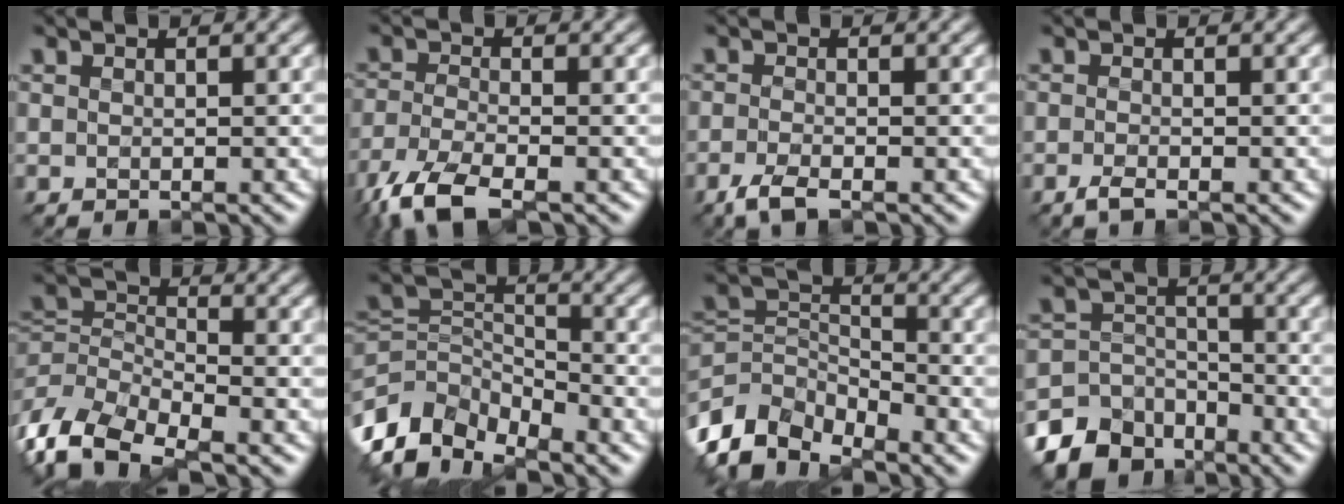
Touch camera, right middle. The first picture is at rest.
{"total": 5.9, "force": [-4.1, 1.7, 3.8], "torque": [-0.085, -0.015, -0.090]}
{"total": 2.4, "force": [-1.6, 0.6, 1.7], "torque": [-0.039, -0.007, -0.039]}
{"total": 1.3, "force": [-0.9, 0.3, 0.9], "torque": [-0.020, -0.003, -0.020]}
{"total": 7.1, "force": [-4.2, 3.6, 4.4], "torque": [-0.097, -0.007, -0.092]}
{"total": 9.1, "force": [-5.8, 5.1, 4.9], "torque": [-0.092, -0.006, -0.124]}
{"total": 8.2, "force": [-5.6, 4.4, 4.1], "torque": [-0.082, -0.006, -0.123]}
{"total": 8.8, "force": [-6.6, 5.5, 2.0], "torque": [-0.030, -0.005, -0.119]}